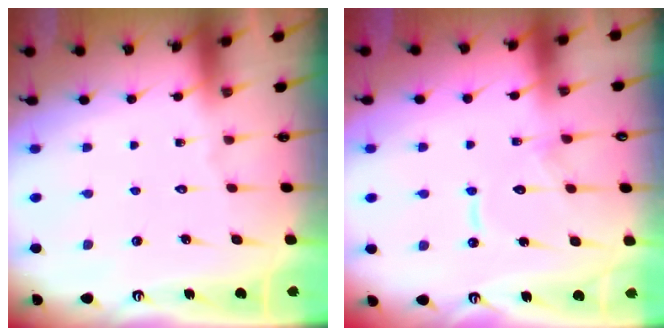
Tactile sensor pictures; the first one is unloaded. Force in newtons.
{"total": 10.6, "press": 10.6, "slide": 0.9}